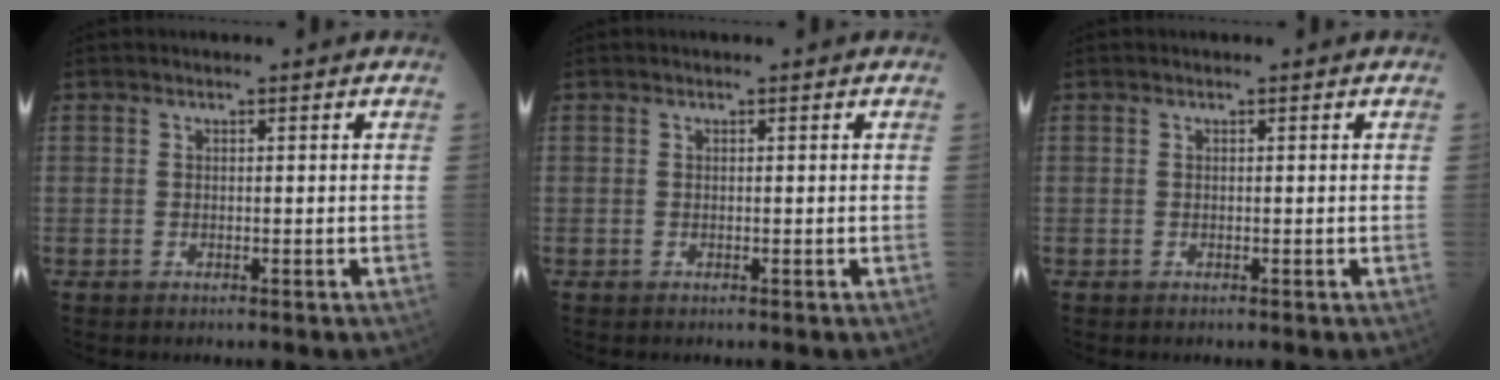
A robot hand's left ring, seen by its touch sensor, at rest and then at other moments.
{"total": 0.0}
{"total": 0.0}